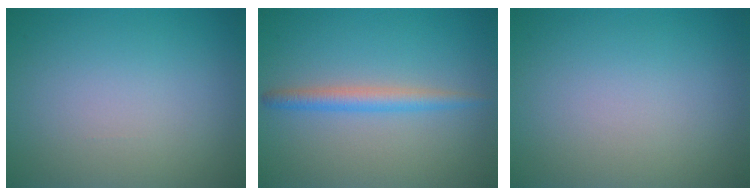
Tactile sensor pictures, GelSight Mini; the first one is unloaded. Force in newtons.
{"total": 2.3, "press": 2.3, "slide": 0.0}
{"total": 0.0}